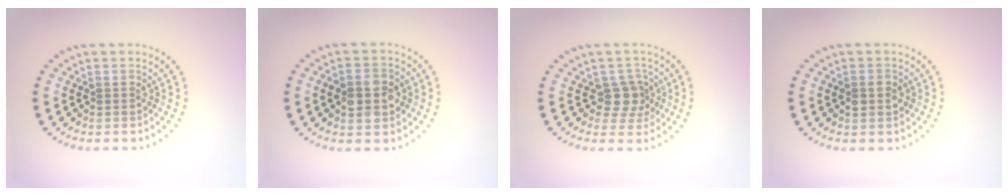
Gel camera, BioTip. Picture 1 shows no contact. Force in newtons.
{"total": 3.4, "press": 3.4, "slide": 0.2}
{"total": 2.5, "press": 2.0, "slide": 1.6}
{"total": 2.0, "press": 2.0, "slide": 0.0}